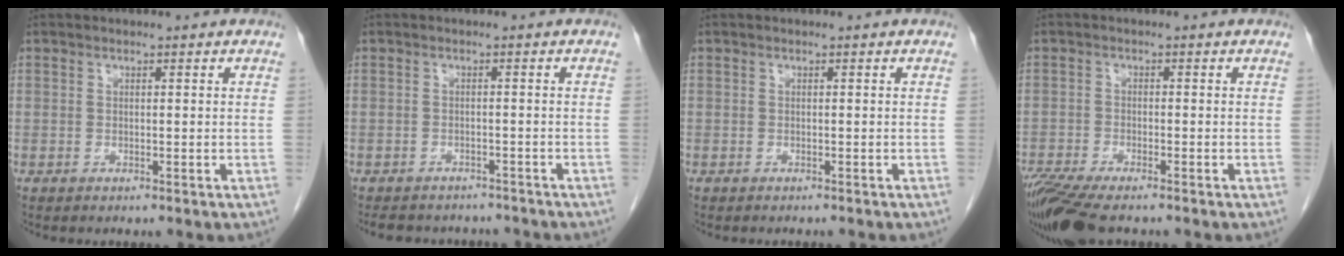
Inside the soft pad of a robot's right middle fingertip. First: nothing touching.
{"total": 9.0, "force": [-8.1, 3.3, 1.9], "torque": [-0.036, 0.006, -0.096]}
{"total": 1.4, "force": [-1.3, 0.2, 0.5], "torque": [-0.008, -0.001, -0.013]}
{"total": 8.8, "force": [-7.2, 1.4, 5.0], "torque": [-0.092, -0.019, -0.125]}